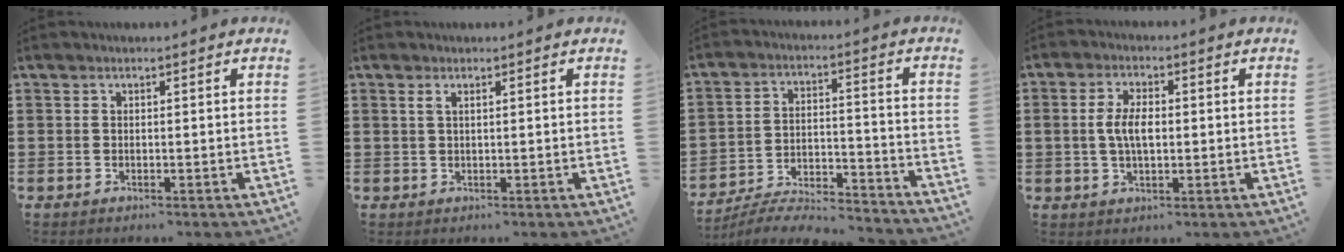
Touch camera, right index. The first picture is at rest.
{"total": 1.0, "force": [0.4, 0.2, 0.8], "torque": [-0.017, 0.003, 0.007]}
{"total": 6.3, "force": [-6.2, 0.4, 1.4], "torque": [-0.033, 0.002, -0.125]}
{"total": 5.1, "force": [0.0, 2.4, 4.4], "torque": [-0.100, 0.002, -0.006]}